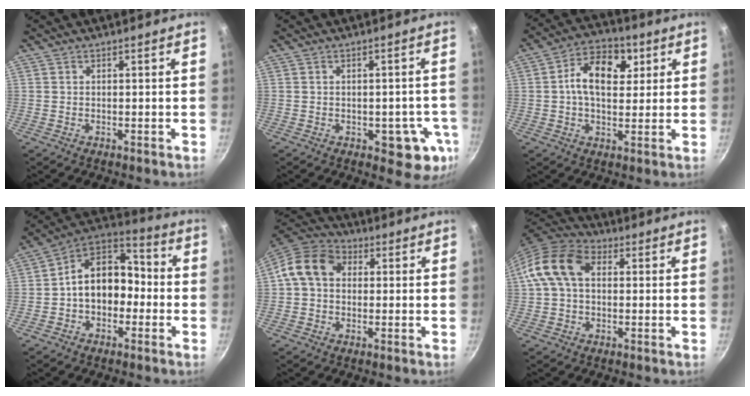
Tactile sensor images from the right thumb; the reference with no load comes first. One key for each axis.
{"total": 7.2, "fx": -2.8, "fy": 3.5, "fz": 5.6, "tx": -0.043, "ty": 0.011, "tz": -0.027}
{"total": 11.6, "fx": 2.7, "fy": 7.4, "fz": 8.5, "tx": -0.115, "ty": 0.008, "tz": 0.037}
{"total": 14.0, "fx": -1.4, "fy": 9.8, "fz": 10.0, "tx": -0.120, "ty": 0.049, "tz": -0.039}
{"total": 11.2, "fx": 1.7, "fy": 8.7, "fz": 6.9, "tx": -0.121, "ty": 0.030, "tz": 0.019}
{"total": 12.3, "fx": 2.3, "fy": 8.4, "fz": 8.7, "tx": -0.168, "ty": 0.035, "tz": 0.032}